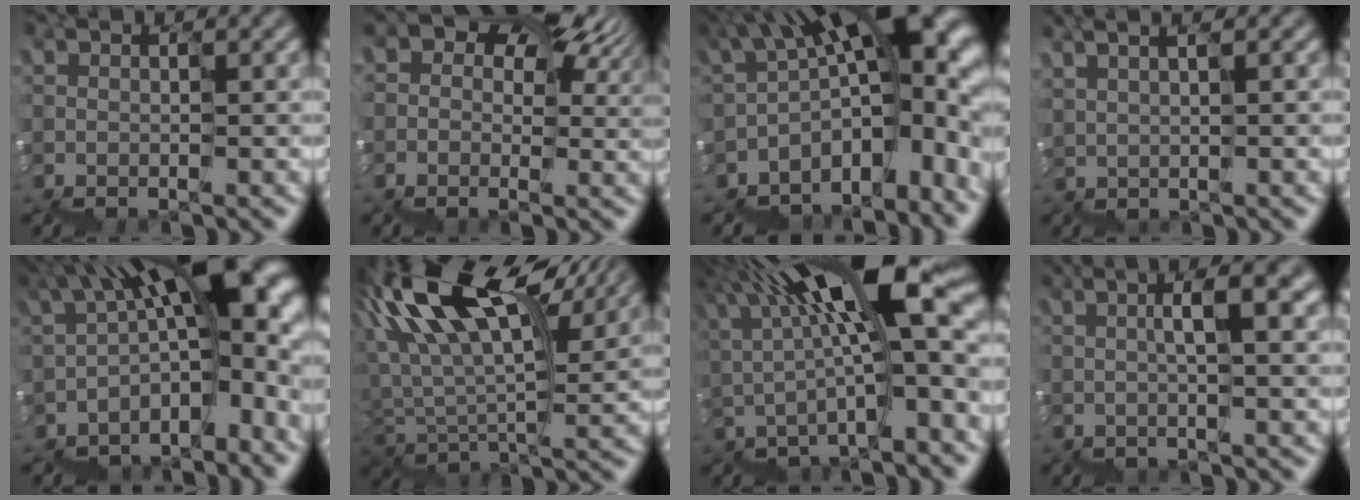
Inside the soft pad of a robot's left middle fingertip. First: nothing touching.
{"total": 8.3, "force": [1.9, 5.9, 5.5], "torque": [-0.082, 0.020, 0.025]}
{"total": 12.7, "force": [-2.7, 6.7, 10.5], "torque": [-0.151, 0.018, -0.033]}
{"total": 1.4, "force": [1.3, 0.4, 0.4], "torque": [0.001, 0.022, 0.026]}
{"total": 11.7, "force": [-0.7, 5.1, 10.5], "torque": [-0.155, 0.030, -0.004]}
{"total": 14.1, "force": [9.0, 5.3, 9.5], "torque": [-0.222, 0.047, 0.161]}
{"total": 12.3, "force": [3.1, 2.9, 11.5], "torque": [-0.183, 0.035, 0.062]}
{"total": 3.9, "force": [1.2, 1.0, 3.6], "torque": [-0.041, 0.024, 0.012]}